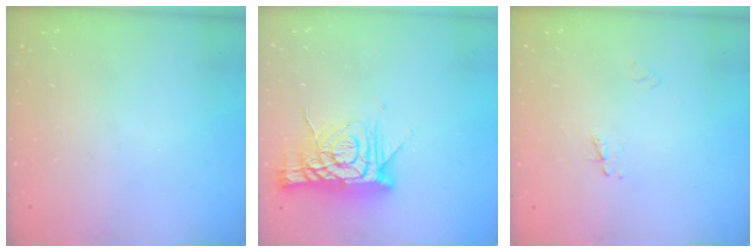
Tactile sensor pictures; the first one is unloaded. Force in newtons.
{"total": 12.7, "press": 12.7, "slide": 1.2}
{"total": 2.3, "press": 2.3, "slide": 0.3}